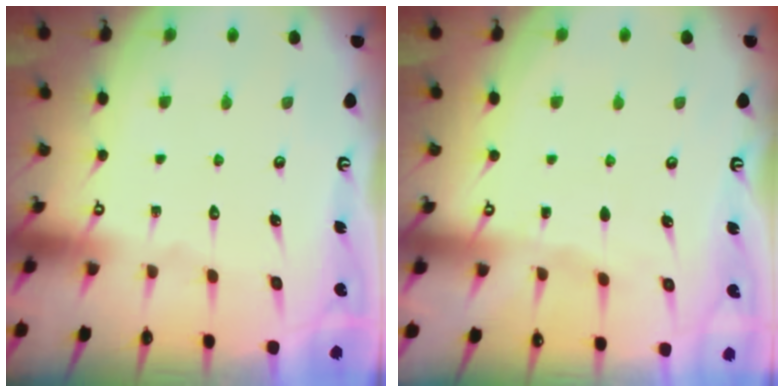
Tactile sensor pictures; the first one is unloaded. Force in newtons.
{"total": 1.8, "press": 1.8, "slide": 0.3}